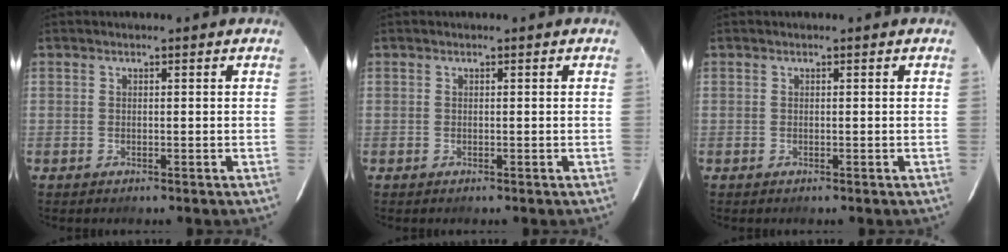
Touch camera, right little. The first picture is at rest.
{"total": 0.0}
{"total": 0.0}